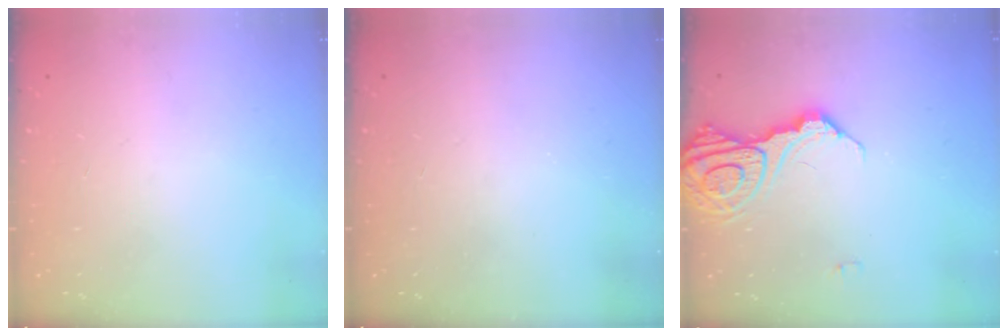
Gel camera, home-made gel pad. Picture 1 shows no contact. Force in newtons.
{"total": 0.0}
{"total": 14.0, "press": 13.9, "slide": 1.1}